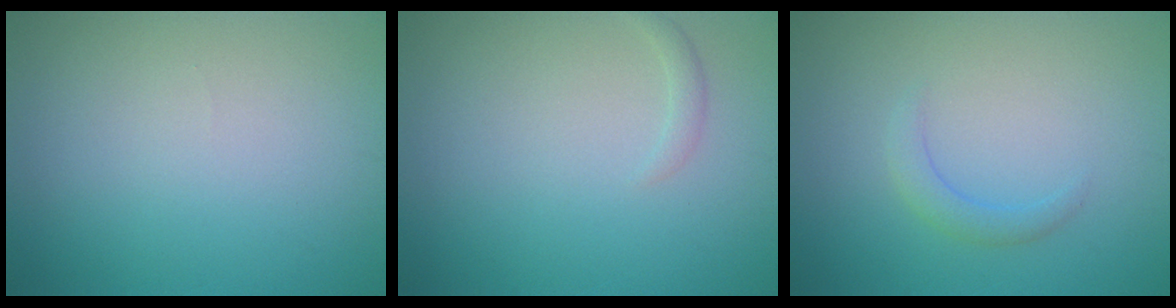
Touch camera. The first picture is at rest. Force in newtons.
{"total": 0.7, "press": 0.7, "slide": 0.0}
{"total": 1.4, "press": 1.4, "slide": 0.0}